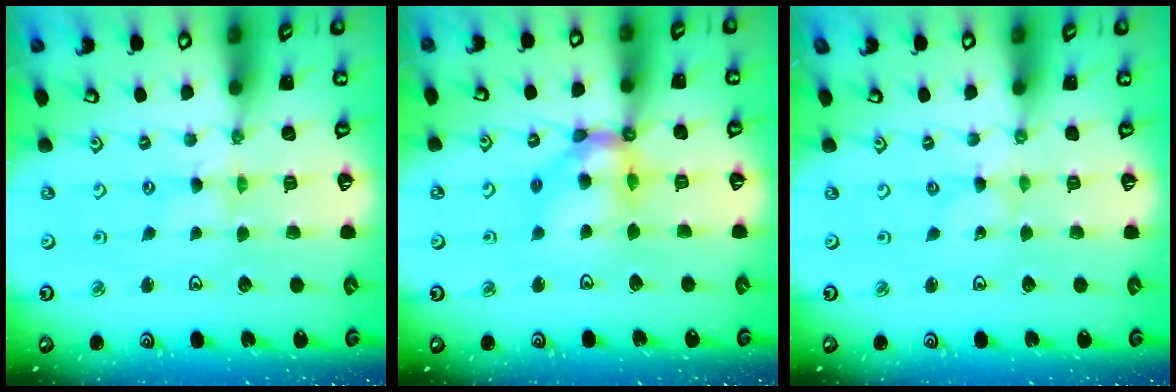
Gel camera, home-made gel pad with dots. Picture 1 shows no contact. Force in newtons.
{"total": 12.8, "press": 12.8, "slide": 1.2}
{"total": 0.0}